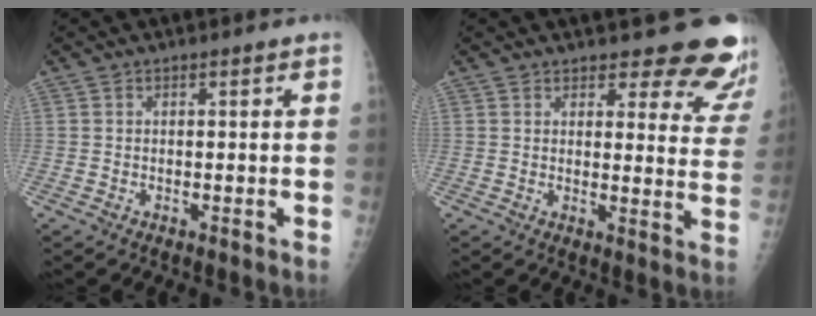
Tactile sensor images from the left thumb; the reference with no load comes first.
{"total": 13.7, "force": [12.4, 4.3, 3.8], "torque": [0.012, -0.096, 0.118]}